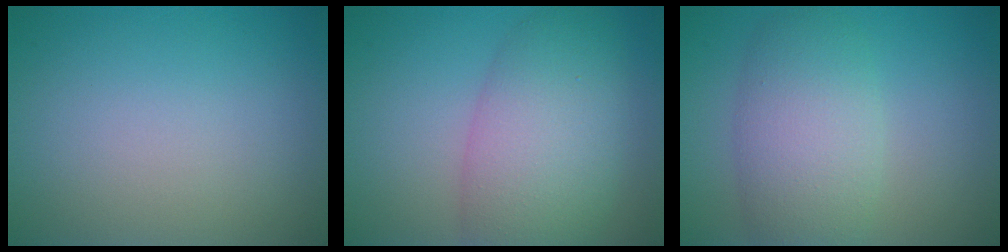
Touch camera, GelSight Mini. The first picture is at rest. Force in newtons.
{"total": 7.6, "press": 7.6, "slide": 0.3}
{"total": 5.9, "press": 5.9, "slide": 0.3}